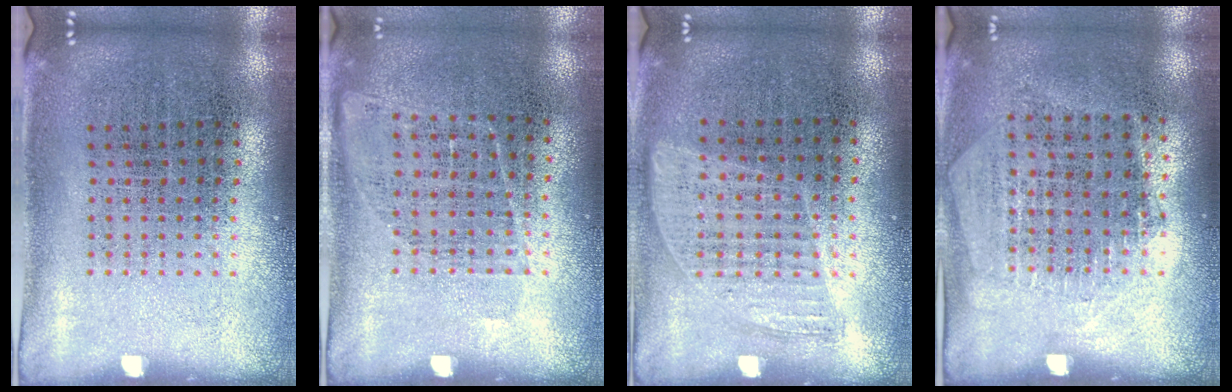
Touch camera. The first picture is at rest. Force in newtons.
{"total": 1.0, "press": 0.8, "slide": 0.6}
{"total": 0.8, "press": 0.8, "slide": 0.3}
{"total": 1.3, "press": 1.1, "slide": 0.7}